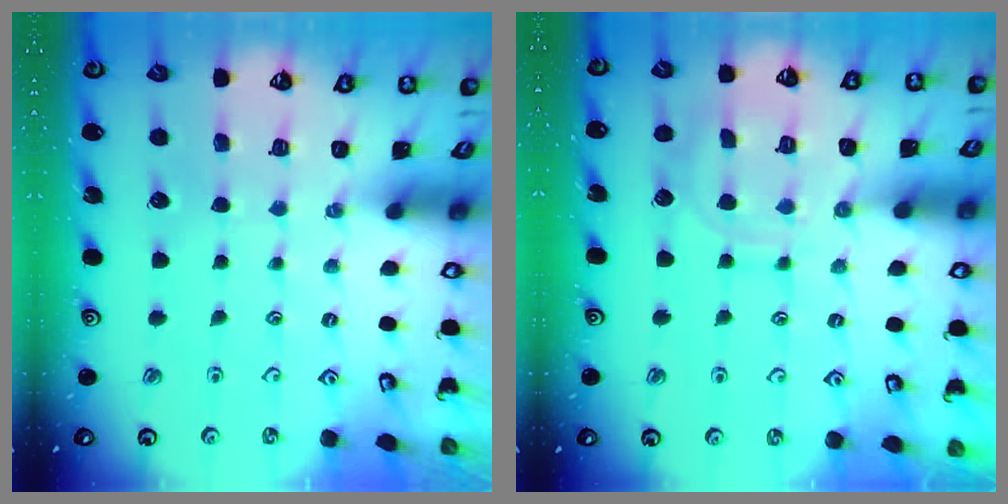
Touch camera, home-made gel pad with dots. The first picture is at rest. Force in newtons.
{"total": 9.5, "press": 9.5, "slide": 0.7}